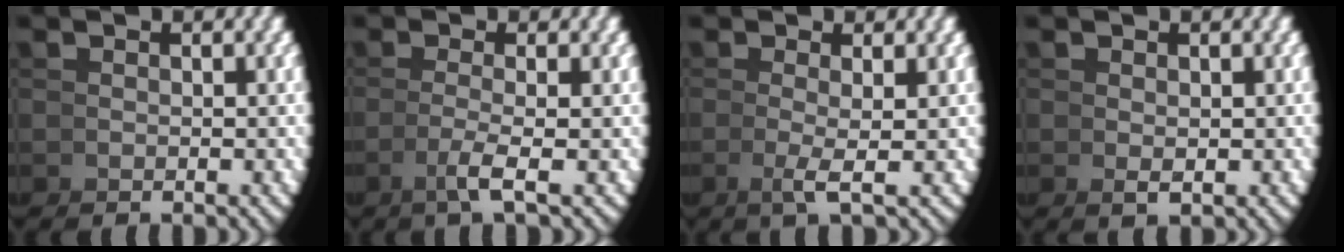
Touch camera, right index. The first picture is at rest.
{"total": 2.3, "force": [-0.5, -0.9, 2.1], "torque": [-0.043, -0.005, -0.005]}
{"total": 1.9, "force": [0.1, -0.5, 1.8], "torque": [-0.043, -0.009, 0.005]}
{"total": 0.7, "force": [0.5, -0.3, 0.3], "torque": [-0.007, -0.003, 0.016]}